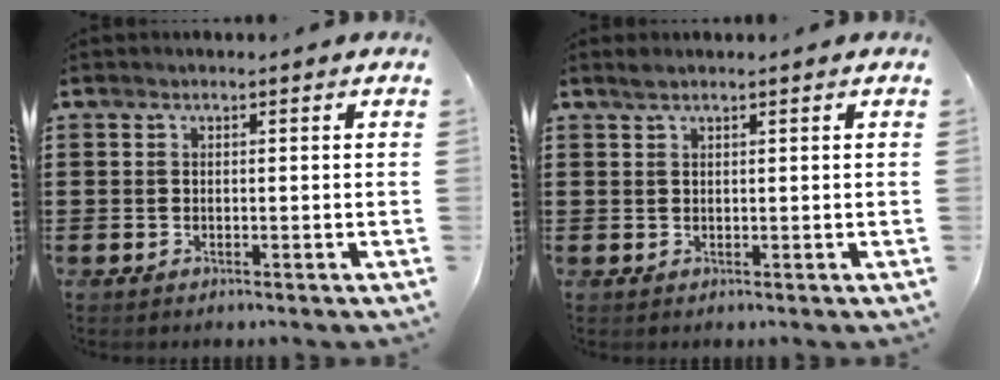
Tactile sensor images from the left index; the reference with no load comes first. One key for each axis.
{"total": 1.1, "fx": 0.8, "fy": 0.0, "fz": 0.7, "tx": -0.014, "ty": 0.001, "tz": 0.016}